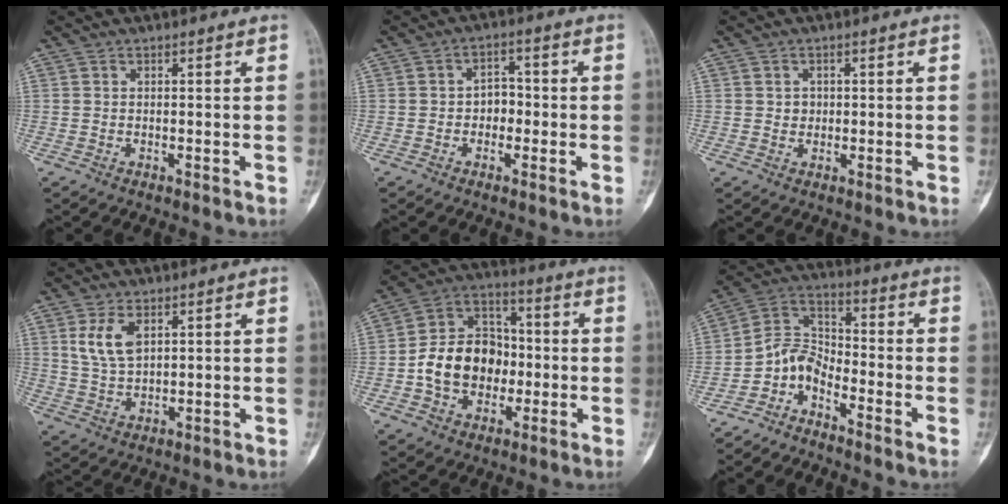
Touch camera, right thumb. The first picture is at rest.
{"total": 4.2, "force": [-0.7, 3.2, 2.5], "torque": [-0.011, 0.020, -0.019]}
{"total": 1.7, "force": [0.2, 1.6, 0.6], "torque": [-0.001, 0.003, 0.004]}
{"total": 6.5, "force": [2.6, 3.5, 4.8], "torque": [-0.086, -0.007, 0.061]}
{"total": 15.2, "force": [-2.1, 11.8, 9.4], "torque": [-0.124, 0.038, -0.040]}
{"total": 6.6, "force": [-4.4, 3.6, 3.2], "torque": [-0.052, 0.065, -0.103]}